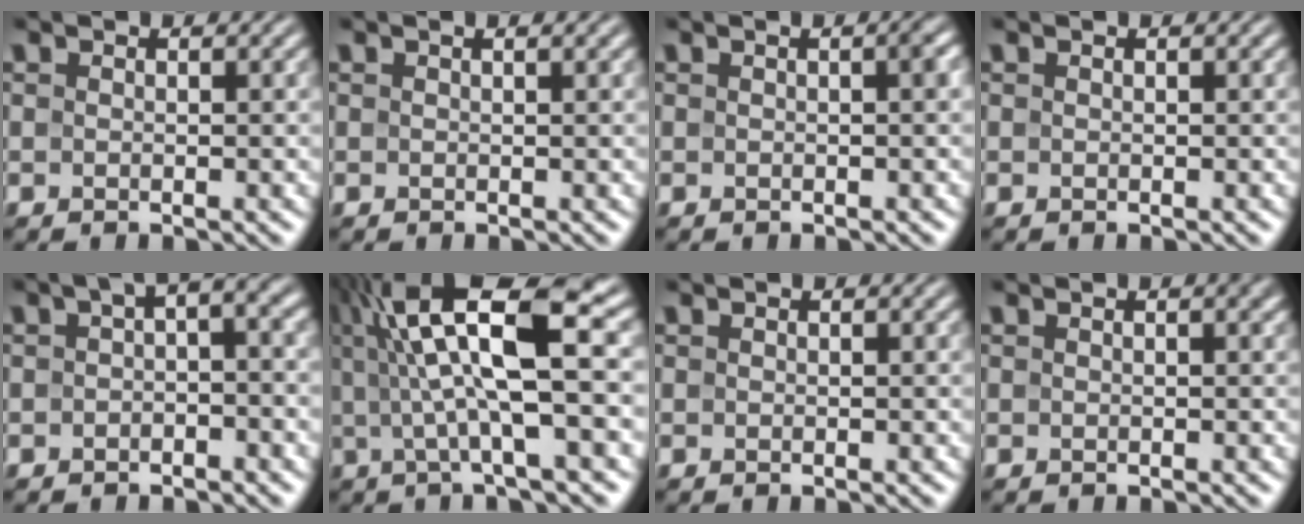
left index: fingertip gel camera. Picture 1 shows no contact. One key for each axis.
{"total": 1.4, "fx": 0.9, "fy": 0.3, "fz": 1.0, "tx": -0.015, "ty": 0.004, "tz": 0.007}
{"total": 1.5, "fx": 0.2, "fy": 0.3, "fz": 1.5, "tx": -0.017, "ty": 0.010, "tz": 0.002}
{"total": 0.0}
{"total": 3.4, "fx": 0.4, "fy": 1.4, "fz": 3.1, "tx": -0.036, "ty": 0.014, "tz": -0.003}
{"total": 11.3, "fx": 2.4, "fy": 2.7, "fz": 10.7, "tx": -0.171, "ty": 0.015, "tz": 0.040}
{"total": 0.0}
{"total": 1.3, "fx": 0.6, "fy": 0.3, "fz": 1.1, "tx": -0.010, "ty": 0.008, "tz": 0.007}